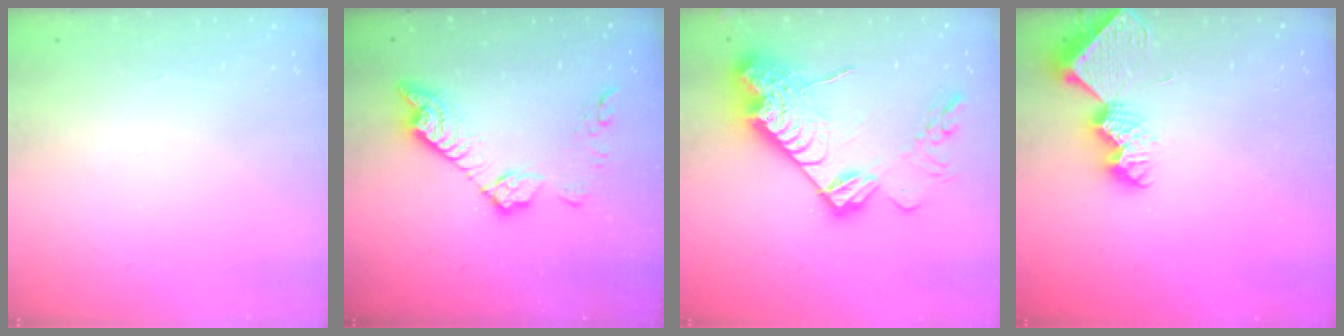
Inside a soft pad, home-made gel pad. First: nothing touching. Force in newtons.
{"total": 13.6, "press": 13.5, "slide": 0.8}
{"total": 25.2, "press": 25.1, "slide": 2.4}
{"total": 9.1, "press": 9.1, "slide": 0.7}